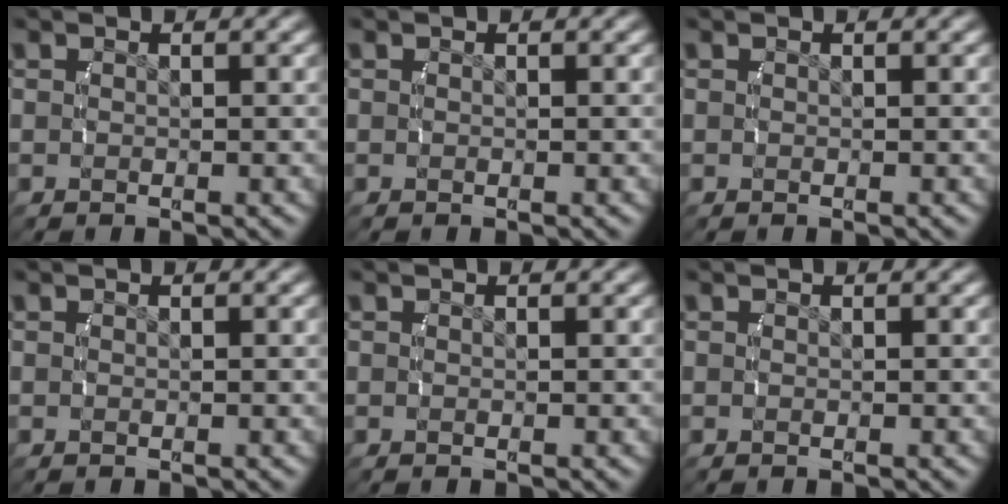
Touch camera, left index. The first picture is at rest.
{"total": 0.0}
{"total": 0.0}
{"total": 0.0}
{"total": 0.0}
{"total": 0.0}